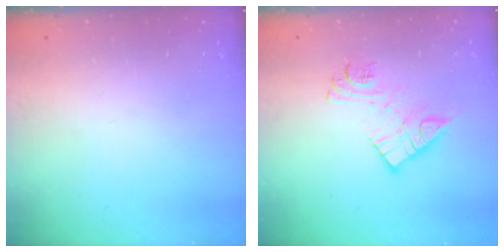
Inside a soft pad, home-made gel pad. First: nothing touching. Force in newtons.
{"total": 11.7, "press": 11.7, "slide": 0.9}